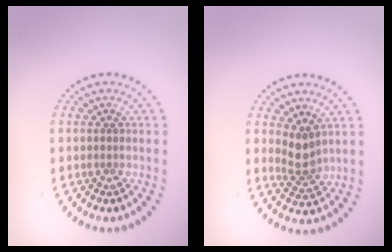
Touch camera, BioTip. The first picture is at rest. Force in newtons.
{"total": 2.5, "press": 2.0, "slide": 1.6}